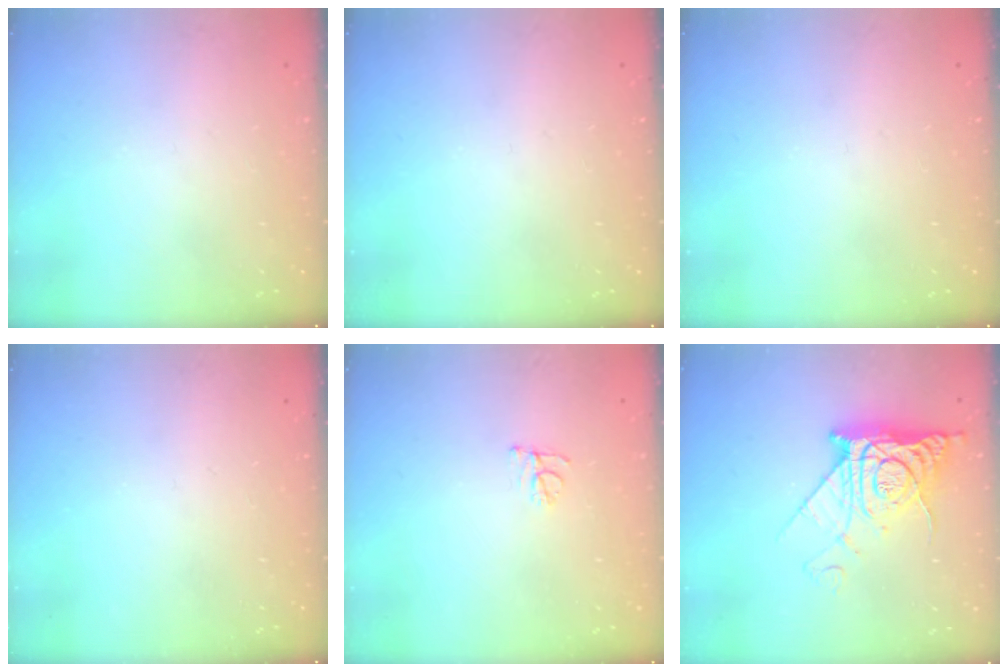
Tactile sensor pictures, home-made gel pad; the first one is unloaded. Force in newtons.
{"total": 0.0}
{"total": 0.0}
{"total": 0.0}
{"total": 5.6, "press": 5.5, "slide": 0.6}
{"total": 11.9, "press": 11.9, "slide": 1.4}